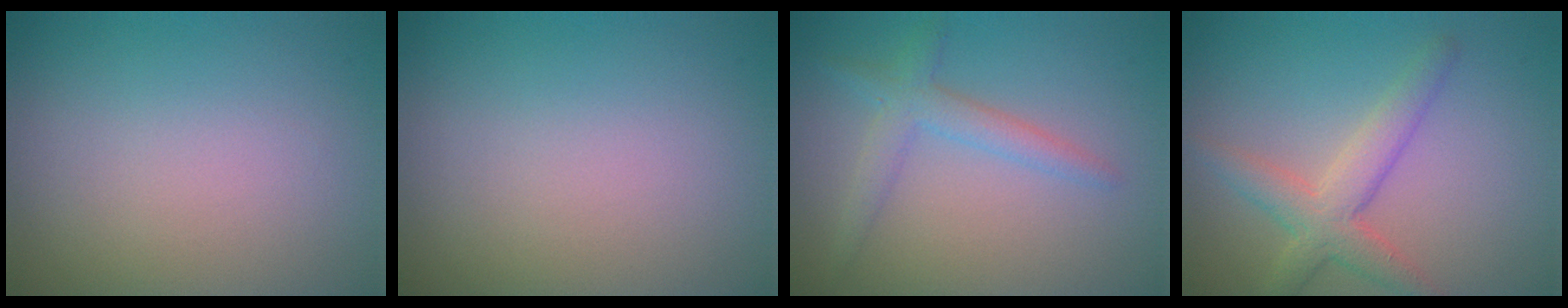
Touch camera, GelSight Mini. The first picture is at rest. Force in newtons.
{"total": 0.0}
{"total": 2.6, "press": 2.6, "slide": 0.1}
{"total": 3.7, "press": 3.7, "slide": 0.1}